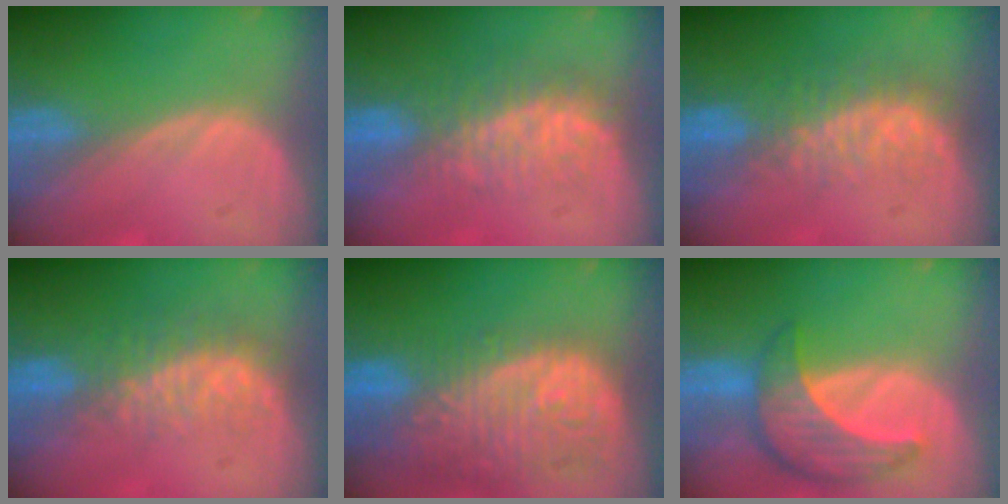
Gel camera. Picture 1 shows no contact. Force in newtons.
{"total": 8.0, "press": 7.4, "slide": 3.0}
{"total": 8.3, "press": 7.0, "slide": 4.4}
{"total": 8.3, "press": 7.0, "slide": 4.4}
{"total": 13.6, "press": 11.4, "slide": 7.4}
{"total": 8.6, "press": 7.7, "slide": 3.7}